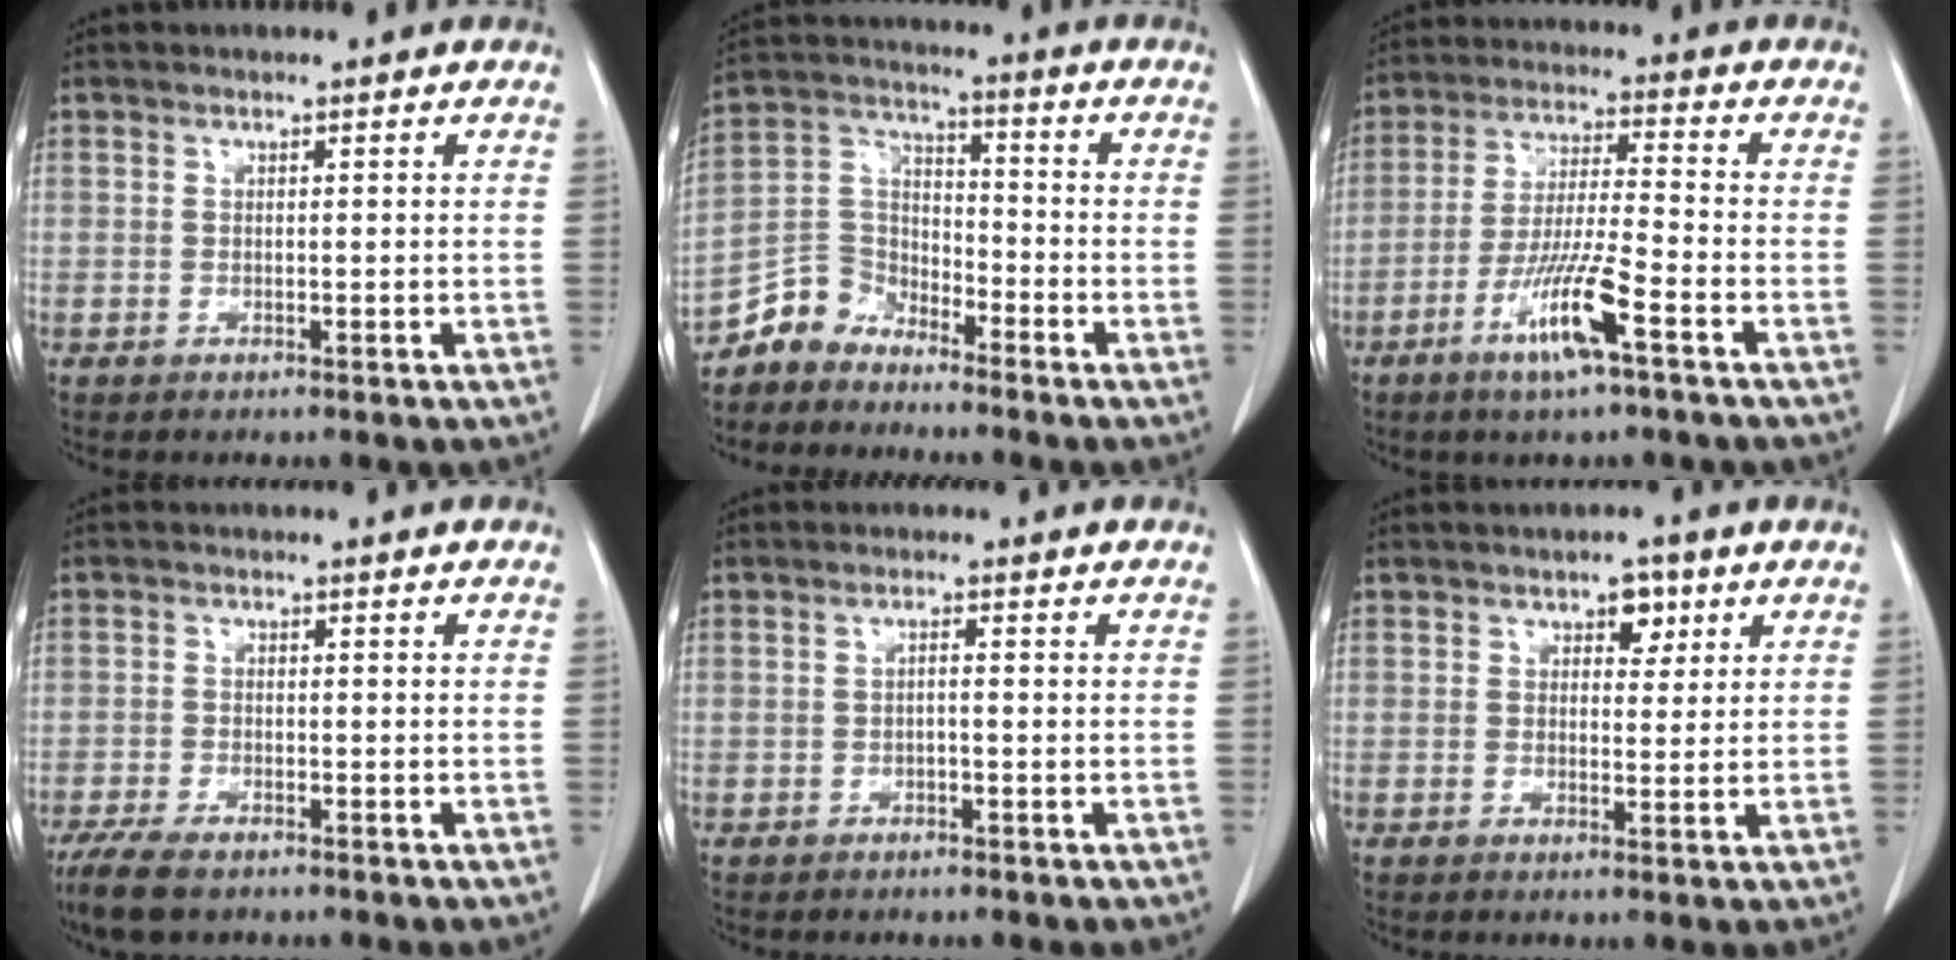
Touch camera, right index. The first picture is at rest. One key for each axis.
{"total": 6.9, "fx": -6.1, "fy": 3.2, "fz": -0.1, "tx": 0.005, "ty": 0.028, "tz": -0.129}
{"total": 10.3, "fx": -5.3, "fy": 0.1, "fz": 8.8, "tx": -0.172, "ty": -0.015, "tz": -0.102}
{"total": 6.0, "fx": -4.6, "fy": 1.9, "fz": 3.4, "tx": -0.065, "ty": -0.012, "tz": -0.081}
{"total": 1.1, "fx": -0.4, "fy": 0.1, "fz": 1.0, "tx": -0.016, "ty": 0.003, "tz": -0.008}
{"total": 3.1, "fx": 1.5, "fy": 1.9, "fz": 2.0, "tx": -0.025, "ty": 0.006, "tz": 0.019}